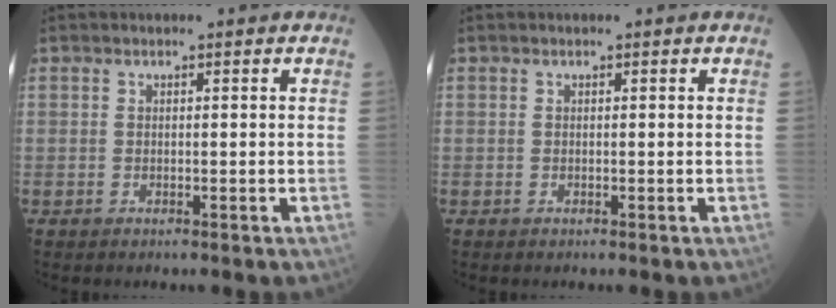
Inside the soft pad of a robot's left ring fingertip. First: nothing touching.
{"total": 0.0}